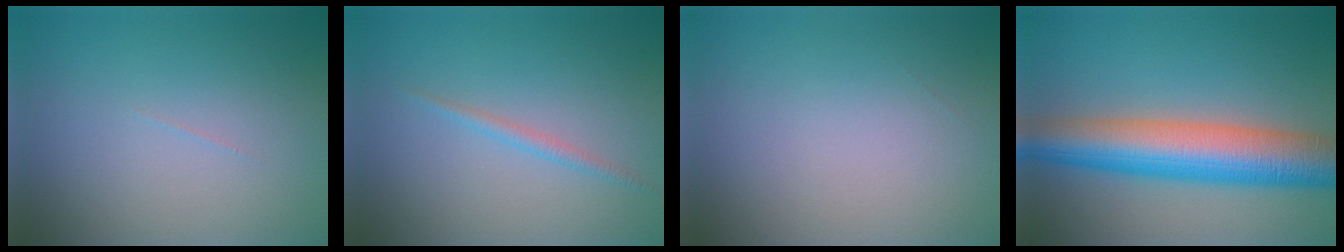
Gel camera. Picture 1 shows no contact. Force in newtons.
{"total": 1.0, "press": 1.0, "slide": 0.0}
{"total": 0.0}
{"total": 10.1, "press": 10.1, "slide": 0.3}